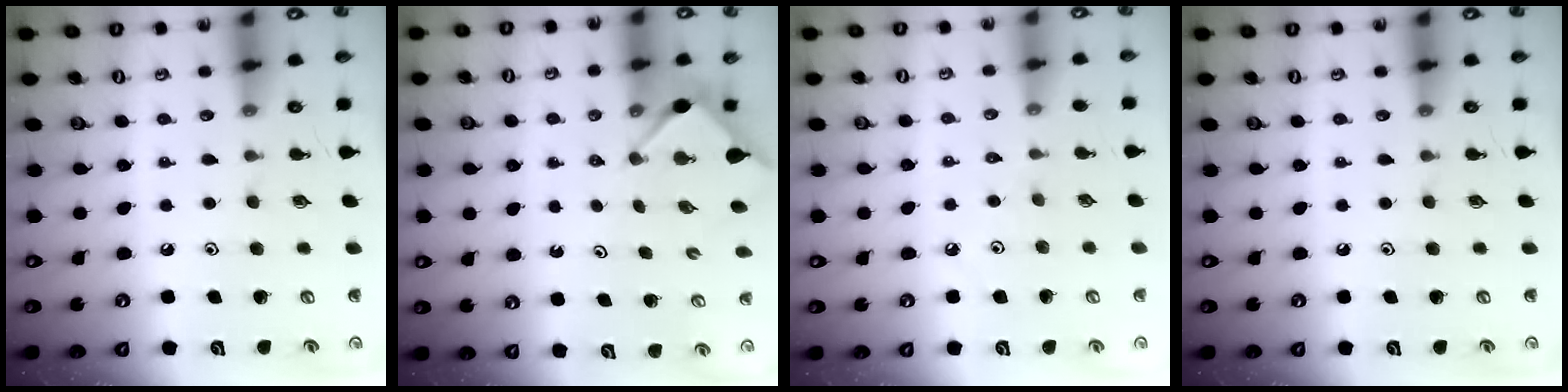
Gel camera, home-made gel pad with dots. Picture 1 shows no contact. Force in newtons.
{"total": 2.9, "press": 2.9, "slide": 0.3}
{"total": 2.2, "press": 2.2, "slide": 0.4}
{"total": 0.0}